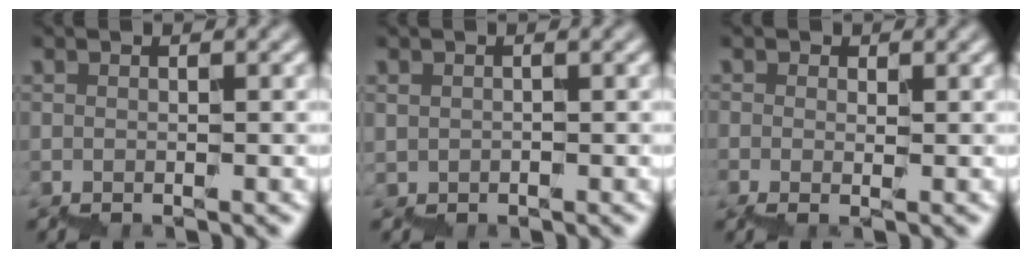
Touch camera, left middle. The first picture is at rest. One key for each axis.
{"total": 1.1, "fx": 0.1, "fy": -0.2, "fz": -1.1, "tx": 0.014, "ty": 0.000, "tz": 0.011}
{"total": 0.6, "fx": 0.6, "fy": 0.0, "fz": 0.2, "tx": -0.009, "ty": 0.003, "tz": 0.009}